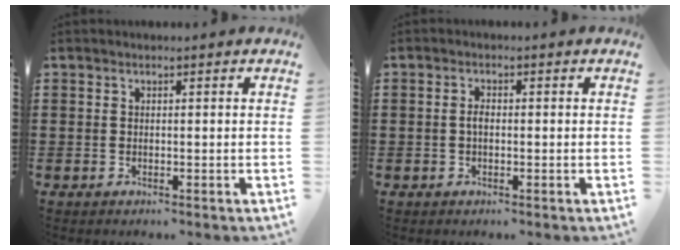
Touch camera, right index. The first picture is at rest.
{"total": 1.7, "force": [-0.2, 0.7, 1.5], "torque": [-0.036, -0.002, -0.007]}